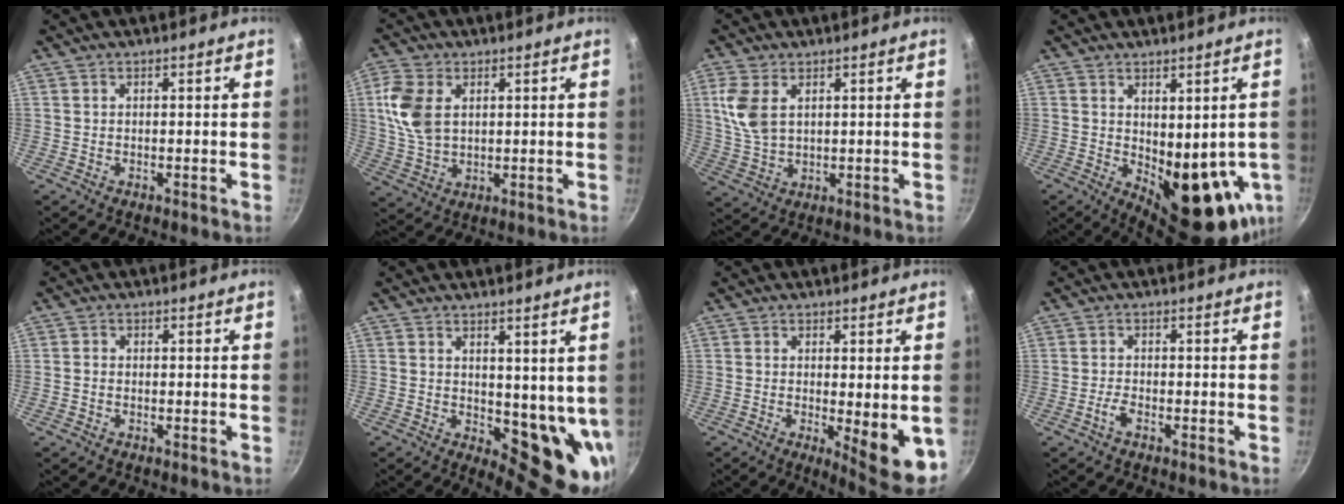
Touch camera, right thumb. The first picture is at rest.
{"total": 10.0, "force": [2.4, 6.6, 7.1], "torque": [-0.136, -0.004, 0.049]}
{"total": 7.8, "force": [2.4, 4.8, 5.7], "torque": [-0.117, -0.009, 0.054]}
{"total": 14.8, "force": [-0.9, 7.4, 12.8], "torque": [-0.130, -0.029, 0.008]}
{"total": 1.1, "force": [-0.5, 0.9, 0.4], "torque": [-0.005, 0.005, -0.010]}
{"total": 10.4, "force": [2.1, 5.5, 8.6], "torque": [-0.076, -0.026, 0.042]}
{"total": 9.0, "force": [-1.5, 2.0, 8.6], "torque": [-0.103, -0.012, -0.011]}
{"total": 2.0, "force": [-1.3, 0.7, 1.4], "torque": [-0.033, 0.013, -0.029]}